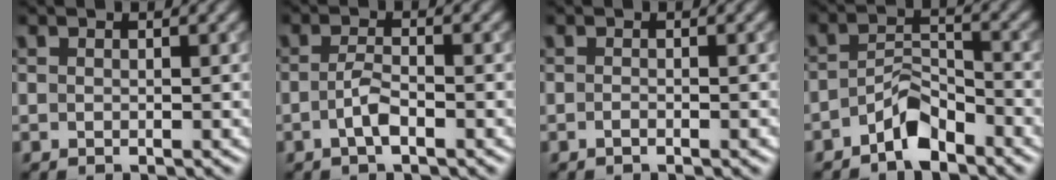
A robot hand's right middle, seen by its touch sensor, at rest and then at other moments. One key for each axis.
{"total": 2.0, "fx": -0.8, "fy": 0.5, "fz": 1.7, "tx": -0.036, "ty": 0.003, "tz": -0.021}
{"total": 1.1, "fx": -0.6, "fy": 0.4, "fz": 0.9, "tx": -0.011, "ty": 0.000, "tz": -0.011}
{"total": 3.4, "fx": -2.6, "fy": 1.2, "fz": 1.8, "tx": -0.032, "ty": 0.013, "tz": -0.053}